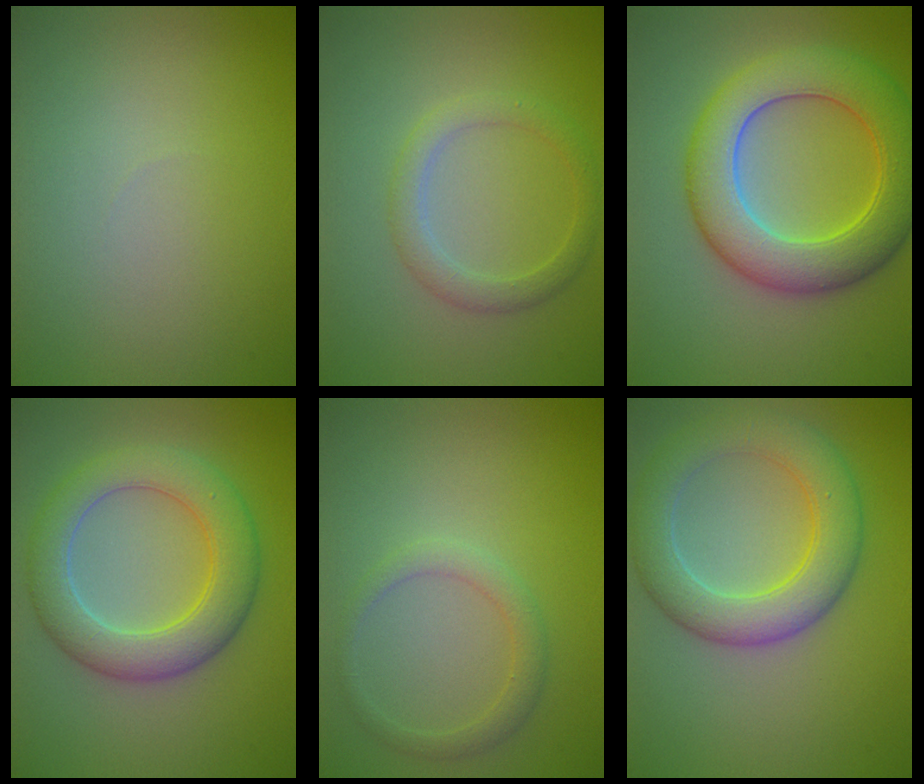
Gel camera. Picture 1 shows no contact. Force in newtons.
{"total": 2.4, "press": 2.4, "slide": 0.1}
{"total": 8.9, "press": 8.9, "slide": 0.1}
{"total": 6.2, "press": 6.2, "slide": 0.5}
{"total": 1.9, "press": 1.9, "slide": 0.1}
{"total": 6.0, "press": 6.0, "slide": 0.3}